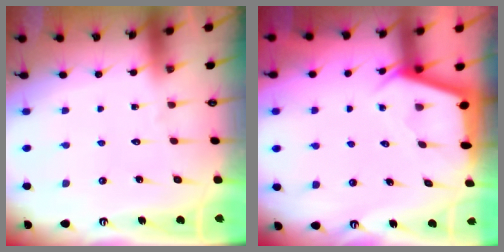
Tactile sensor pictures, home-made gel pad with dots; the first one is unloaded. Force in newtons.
{"total": 2.9, "press": 2.8, "slide": 0.4}